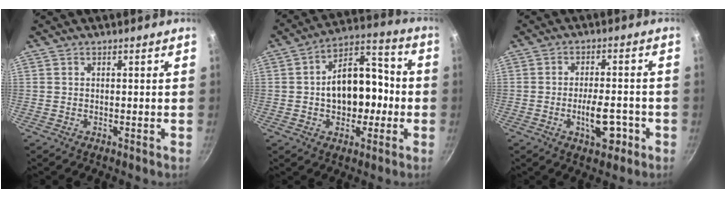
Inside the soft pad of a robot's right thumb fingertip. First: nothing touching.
{"total": 14.8, "force": [-1.0, 9.3, 11.4], "torque": [-0.135, 0.039, -0.022]}
{"total": 7.1, "force": [-2.6, 3.3, 5.8], "torque": [-0.081, 0.016, -0.038]}